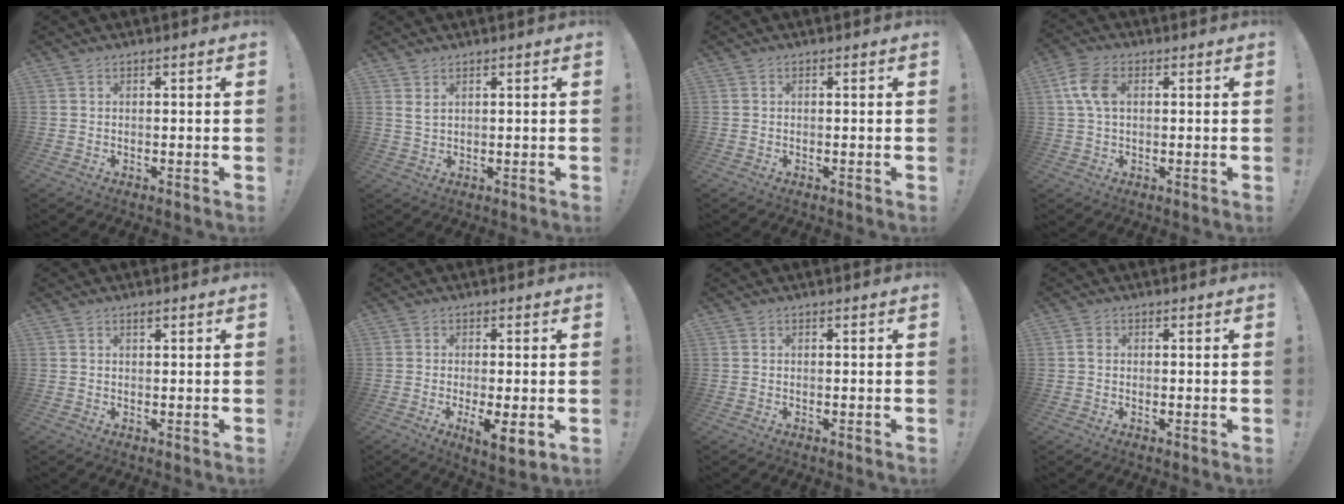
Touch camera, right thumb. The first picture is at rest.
{"total": 2.6, "force": [1.5, 0.9, 1.8], "torque": [-0.032, -0.004, 0.028]}
{"total": 0.0}
{"total": 7.9, "force": [1.6, 5.0, 5.9], "torque": [-0.117, 0.009, 0.032]}
{"total": 1.0, "force": [0.8, 0.3, 0.6], "torque": [-0.006, -0.003, 0.014]}
{"total": 7.0, "force": [-0.8, 1.6, 6.7], "torque": [-0.102, -0.015, -0.010]}
{"total": 0.0}
{"total": 1.2, "force": [0.1, 1.0, 0.6], "torque": [-0.009, 0.005, 0.001]}